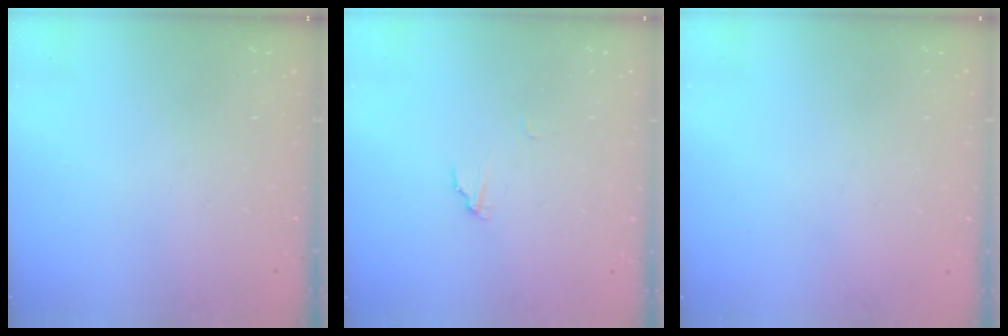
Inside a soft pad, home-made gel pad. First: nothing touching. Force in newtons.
{"total": 3.1, "press": 3.1, "slide": 0.3}
{"total": 2.2, "press": 2.2, "slide": 0.1}